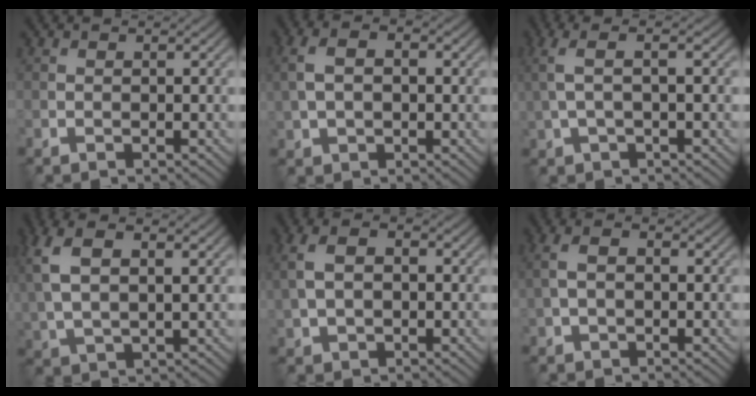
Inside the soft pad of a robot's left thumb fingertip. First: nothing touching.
{"total": 5.5, "force": [0.9, 3.3, 4.2], "torque": [-0.099, 0.009, 0.015]}
{"total": 4.5, "force": [0.7, 1.3, 4.3], "torque": [-0.099, 0.013, 0.008]}
{"total": 9.6, "force": [3.4, 4.7, 7.6], "torque": [-0.195, -0.001, 0.068]}
{"total": 6.1, "force": [1.1, 3.9, 4.7], "torque": [-0.109, 0.008, 0.017]}
{"total": 3.9, "force": [0.5, 2.3, 3.1], "torque": [-0.075, 0.008, 0.005]}